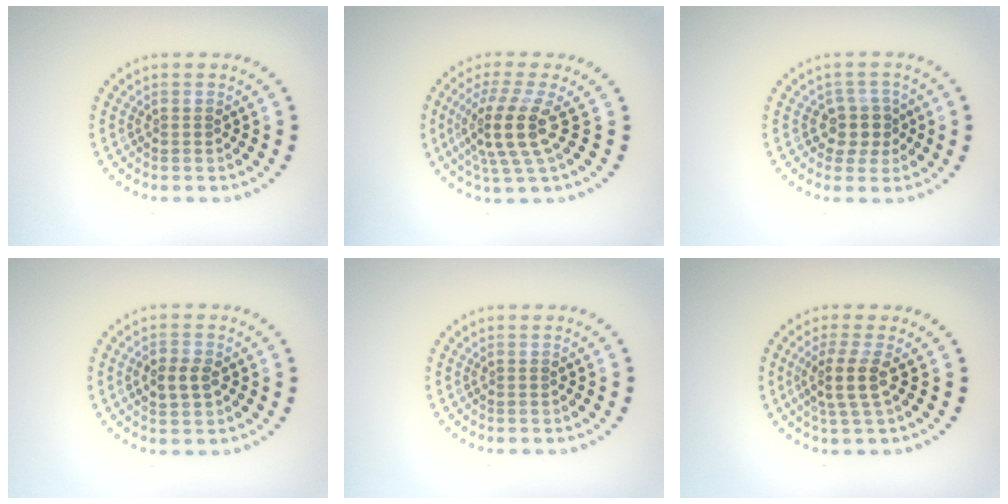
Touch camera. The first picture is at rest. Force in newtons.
{"total": 4.4, "press": 3.4, "slide": 2.8}
{"total": 2.5, "press": 2.1, "slide": 1.4}
{"total": 2.5, "press": 2.5, "slide": 0.1}
{"total": 0.0}
{"total": 2.8, "press": 2.3, "slide": 1.6}